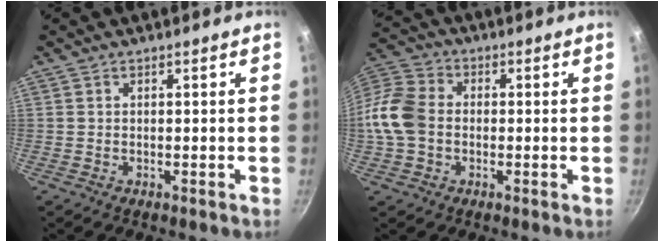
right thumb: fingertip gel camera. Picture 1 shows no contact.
{"total": 10.9, "force": [-1.2, 8.4, 6.9], "torque": [-0.127, 0.021, -0.042]}